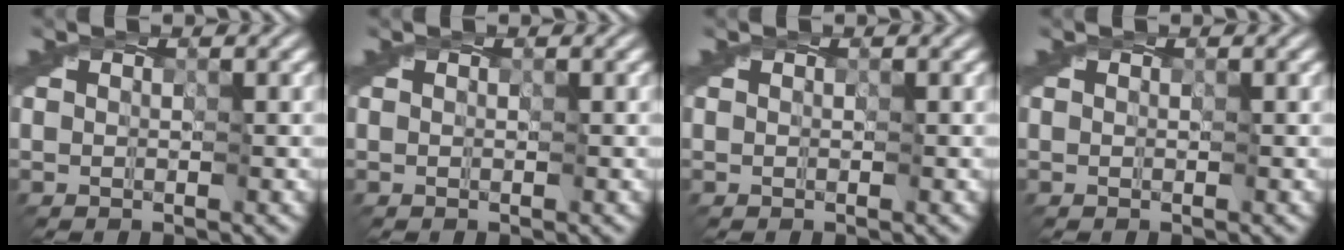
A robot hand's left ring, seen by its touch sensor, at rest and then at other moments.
{"total": 0.0}
{"total": 0.0}
{"total": 0.0}